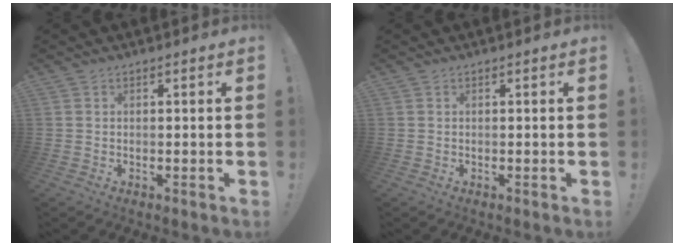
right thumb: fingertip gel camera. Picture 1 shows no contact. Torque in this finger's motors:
{"motor_torque": [-0.09, -0.09, 0.04, 0.04, 0.02]}